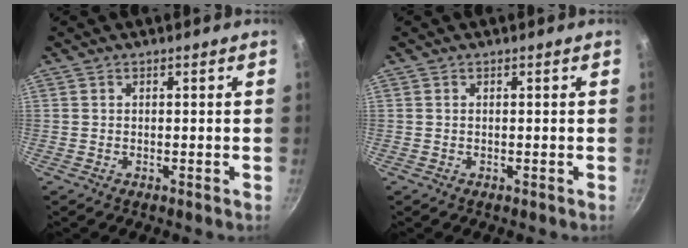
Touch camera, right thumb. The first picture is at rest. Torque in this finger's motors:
{"motor_torque": [0.20, 0.10, -0.03, -0.28, 0.00]}